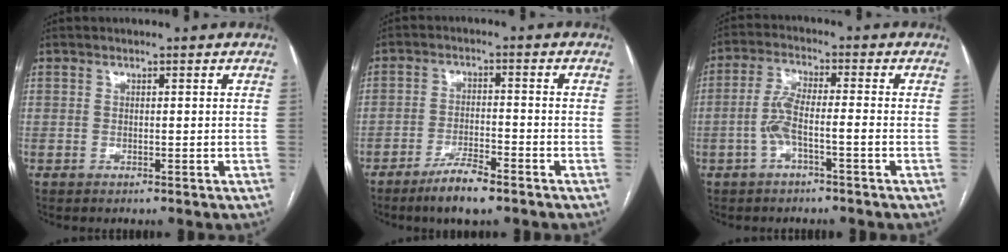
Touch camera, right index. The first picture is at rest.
{"total": 6.3, "force": [-4.6, 1.0, 4.2], "torque": [-0.080, -0.007, -0.079]}
{"total": 5.4, "force": [-1.8, 0.9, 5.0], "torque": [-0.108, 0.019, -0.035]}